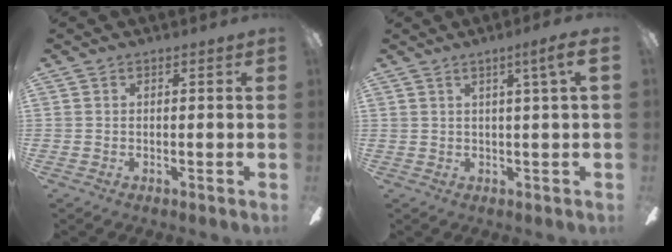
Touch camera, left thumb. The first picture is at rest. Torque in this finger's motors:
{"motor_torque": [-0.37, 0.28, 0.01, 0.52, 0.08]}